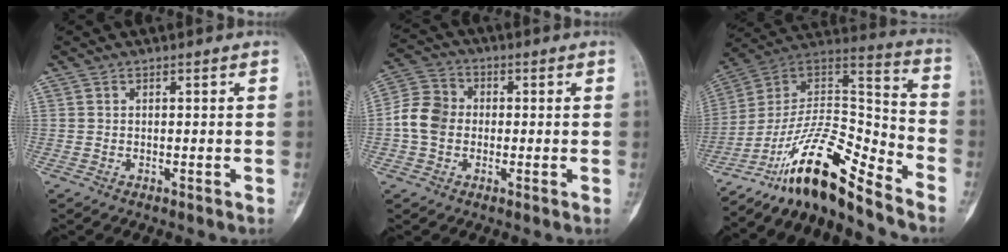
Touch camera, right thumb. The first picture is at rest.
{"total": 7.8, "force": [-0.8, 6.5, 4.3], "torque": [-0.069, 0.025, -0.029]}
{"total": 18.3, "force": [-14.2, 3.8, 10.9], "torque": [-0.175, 0.118, -0.253]}